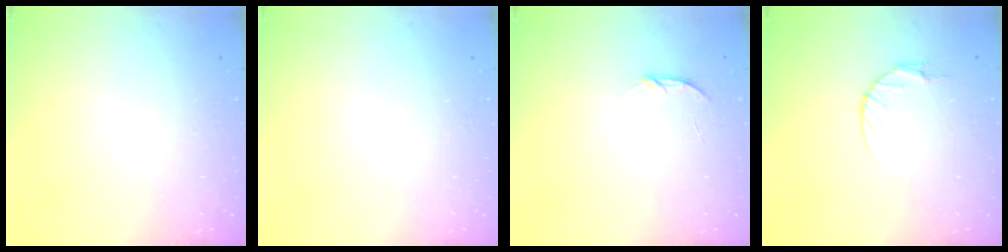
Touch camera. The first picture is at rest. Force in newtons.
{"total": 0.0}
{"total": 3.1, "press": 3.0, "slide": 0.4}
{"total": 4.6, "press": 4.6, "slide": 0.6}